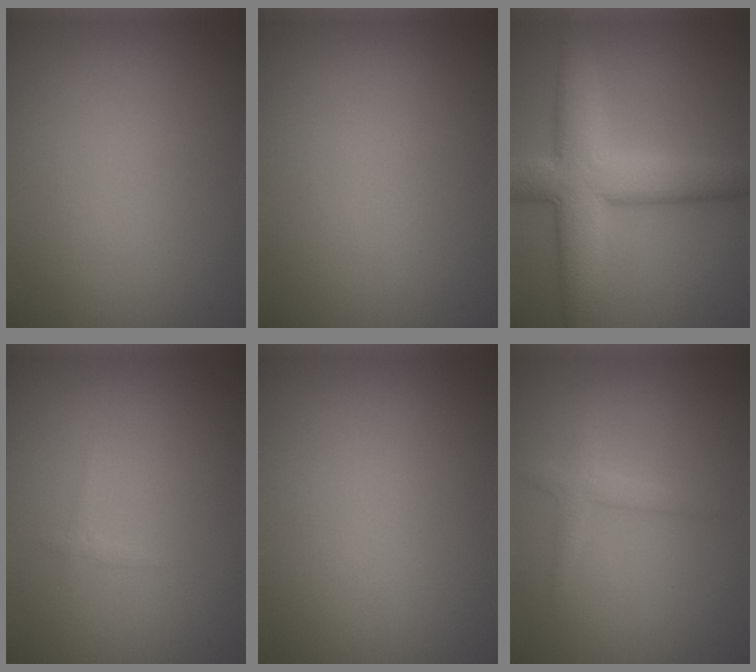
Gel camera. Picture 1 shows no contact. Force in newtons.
{"total": 0.0}
{"total": 8.4, "press": 8.4, "slide": 0.5}
{"total": 0.5, "press": 0.5, "slide": 0.0}
{"total": 0.0}
{"total": 1.6, "press": 1.6, "slide": 0.0}